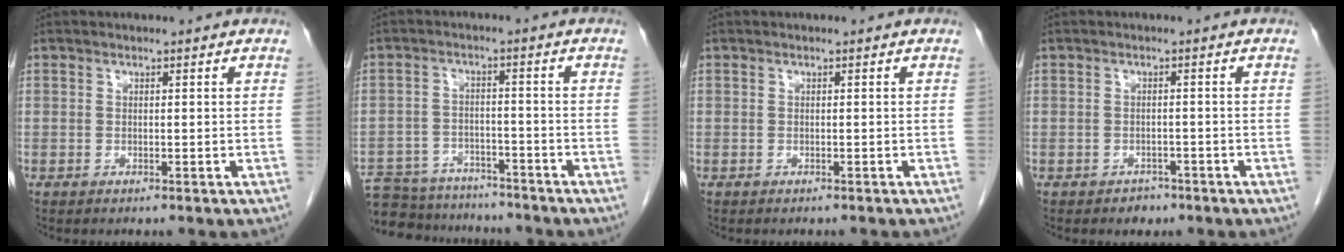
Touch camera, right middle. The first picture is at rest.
{"total": 15.6, "force": [-14.0, 5.3, 4.4], "torque": [-0.101, 0.002, -0.200]}
{"total": 1.5, "force": [-1.4, 0.3, 0.5], "torque": [-0.011, -0.002, -0.018]}
{"total": 2.0, "force": [-1.4, 1.3, 0.5], "torque": [-0.013, 0.003, -0.018]}